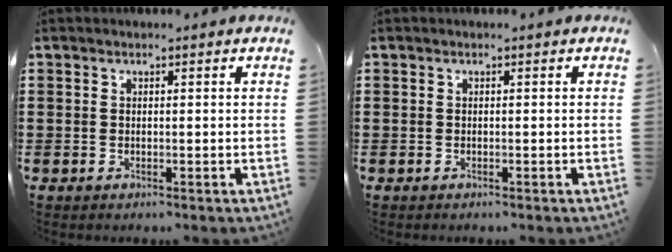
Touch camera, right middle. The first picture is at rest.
{"total": 0.0}